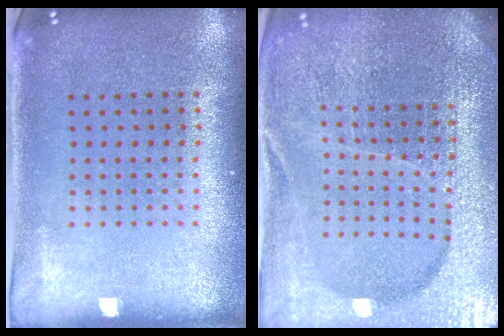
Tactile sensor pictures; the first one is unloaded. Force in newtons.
{"total": 5.5, "press": 5.0, "slide": 2.4}